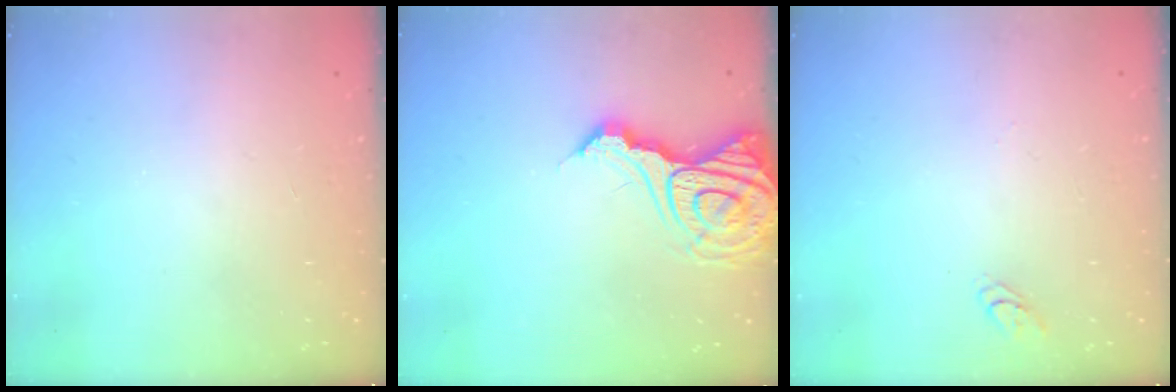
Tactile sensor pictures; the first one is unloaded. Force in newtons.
{"total": 15.4, "press": 15.3, "slide": 1.7}
{"total": 2.7, "press": 2.7, "slide": 0.3}